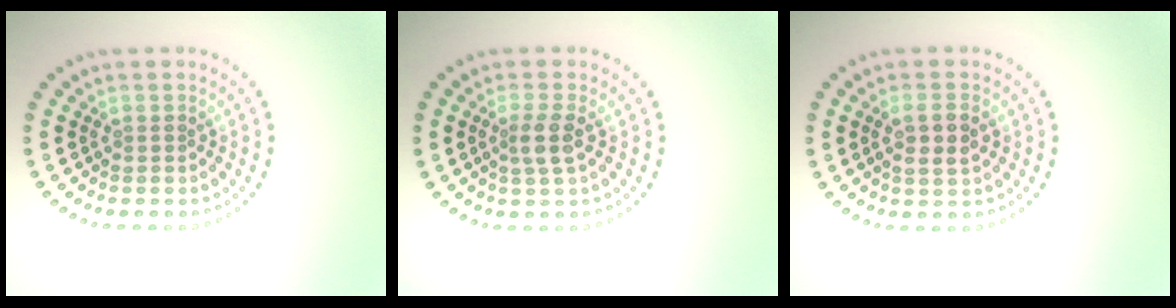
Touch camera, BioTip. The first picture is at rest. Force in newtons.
{"total": 2.1, "press": 1.8, "slide": 1.2}
{"total": 2.5, "press": 2.4, "slide": 0.5}